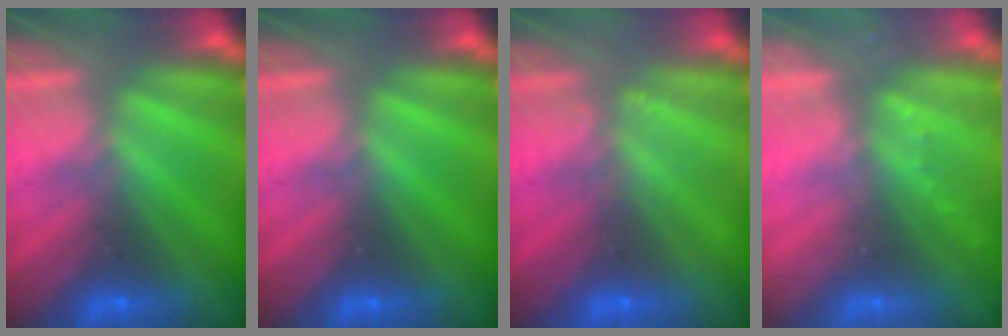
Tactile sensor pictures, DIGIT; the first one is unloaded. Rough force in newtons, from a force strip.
{"total": 0.0}
{"total": 1.8}
{"total": 2.3}